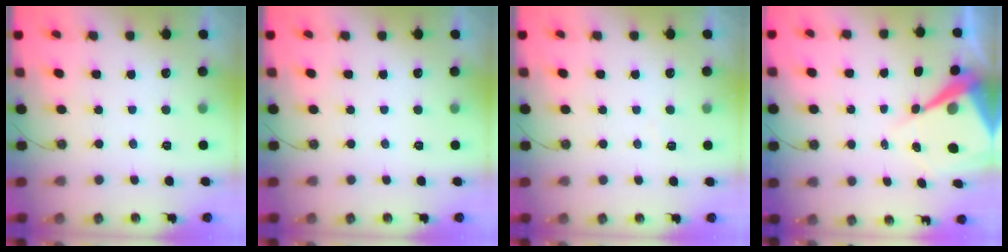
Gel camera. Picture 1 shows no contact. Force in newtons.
{"total": 0.0}
{"total": 3.1, "press": 3.0, "slide": 0.5}
{"total": 11.8, "press": 11.8, "slide": 1.0}